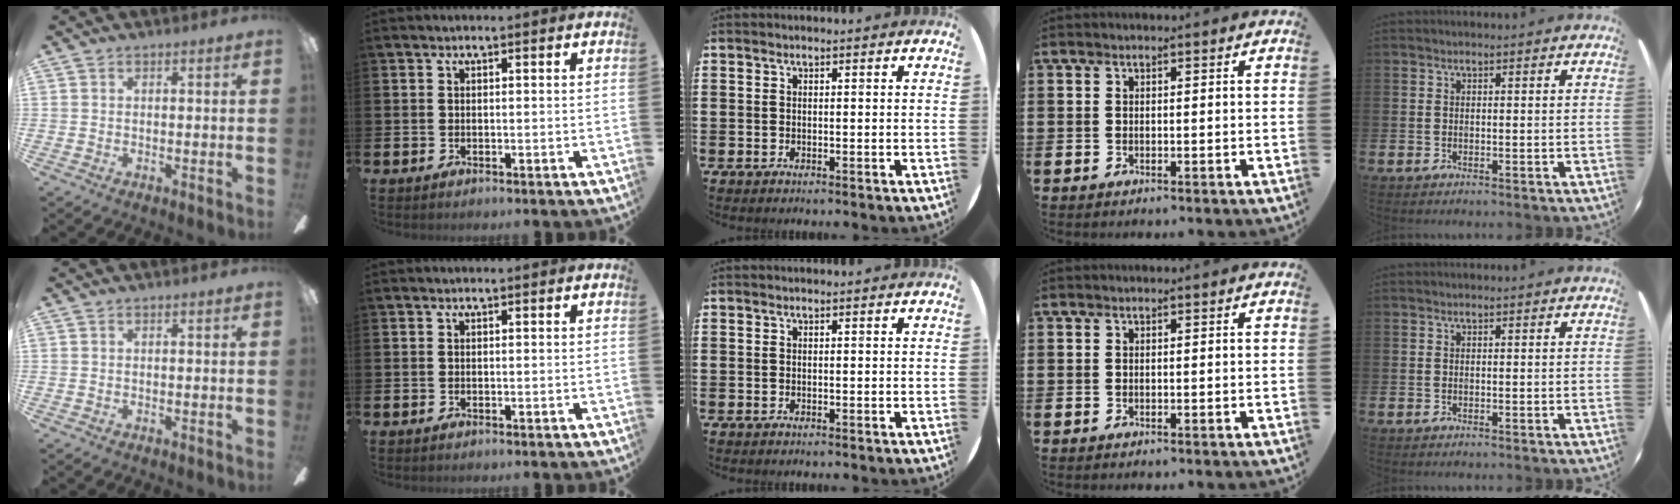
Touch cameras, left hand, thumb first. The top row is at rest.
{}